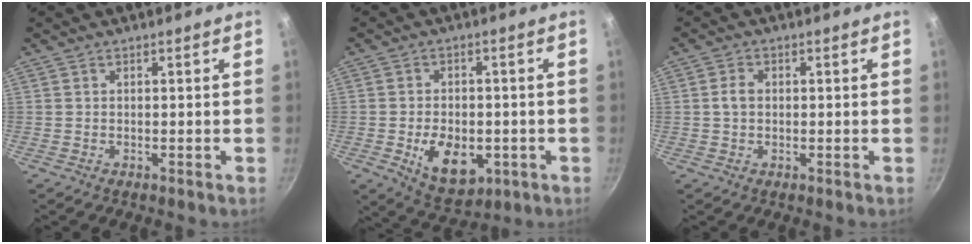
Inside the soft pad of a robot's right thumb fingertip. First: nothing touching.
{"total": 11.0, "force": [-2.8, 7.1, 7.9], "torque": [-0.100, -0.001, -0.029]}
{"total": 2.7, "force": [0.1, 2.0, 1.8], "torque": [-0.028, 0.008, 0.000]}